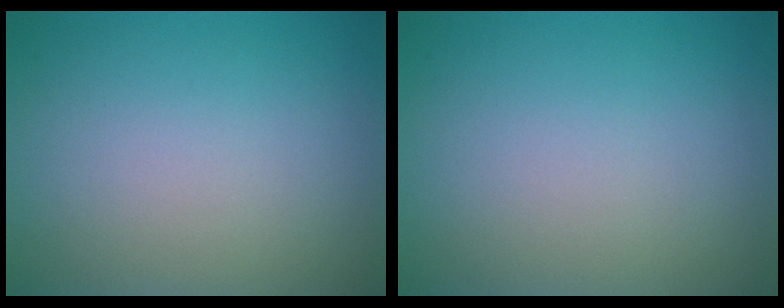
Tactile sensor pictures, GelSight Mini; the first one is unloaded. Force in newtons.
{"total": 0.0}